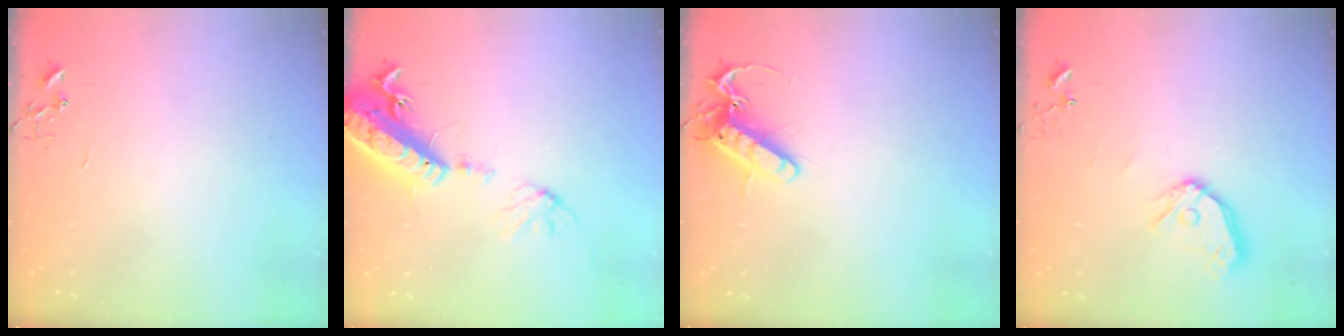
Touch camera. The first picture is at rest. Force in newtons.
{"total": 17.9, "press": 17.4, "slide": 3.9}
{"total": 13.9, "press": 13.8, "slide": 1.7}
{"total": 11.3, "press": 11.3, "slide": 1.3}